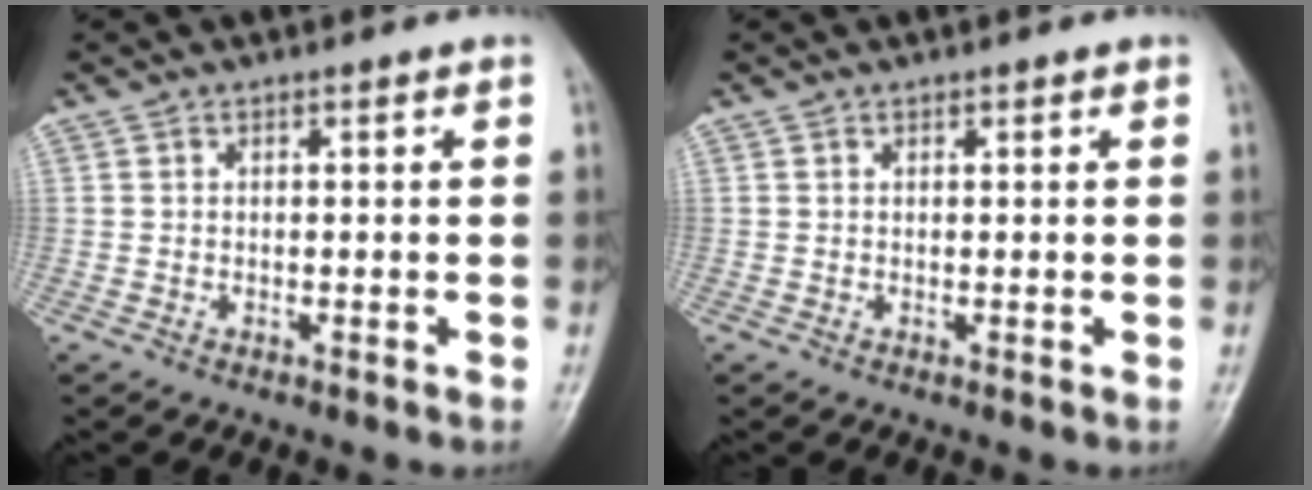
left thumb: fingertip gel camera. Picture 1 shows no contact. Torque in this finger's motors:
{"motor_torque": [-0.15, -0.07, -0.04, -0.09, 0.01]}